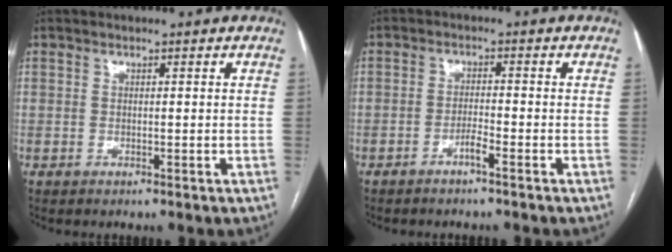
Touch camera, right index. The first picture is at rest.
{"total": 2.2, "force": [-1.5, -0.1, 1.6], "torque": [-0.030, 0.001, -0.030]}